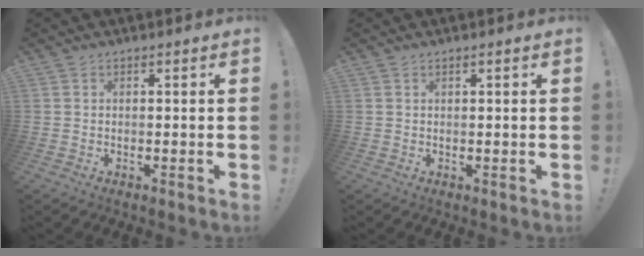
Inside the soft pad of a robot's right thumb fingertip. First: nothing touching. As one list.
[{"total": 0.6, "force": [0.3, -0.1, 0.4], "torque": [-0.002, -0.002, 0.004]}]